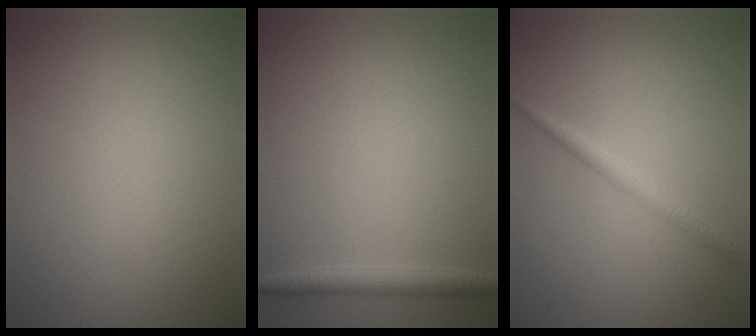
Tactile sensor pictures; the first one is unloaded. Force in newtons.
{"total": 1.9, "press": 1.9, "slide": 0.1}
{"total": 2.0, "press": 2.0, "slide": 0.1}